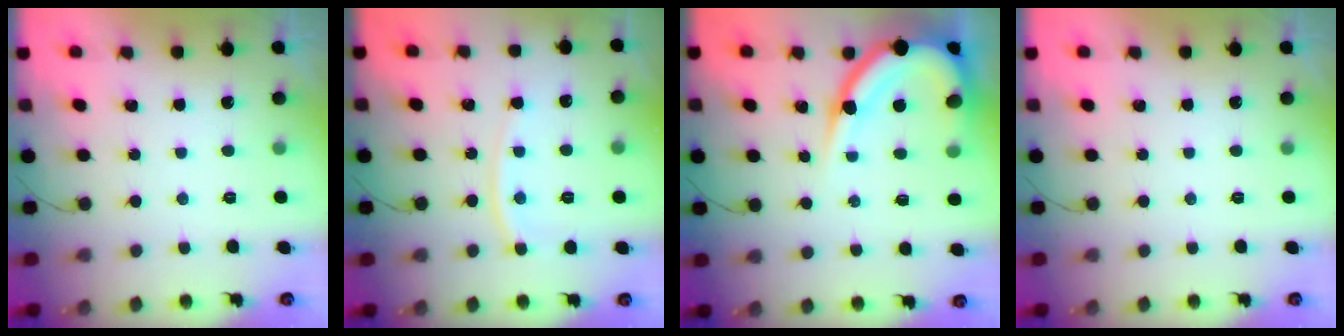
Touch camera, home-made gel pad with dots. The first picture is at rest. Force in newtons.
{"total": 7.9, "press": 7.8, "slide": 1.1}
{"total": 14.1, "press": 14.0, "slide": 1.3}
{"total": 0.0}